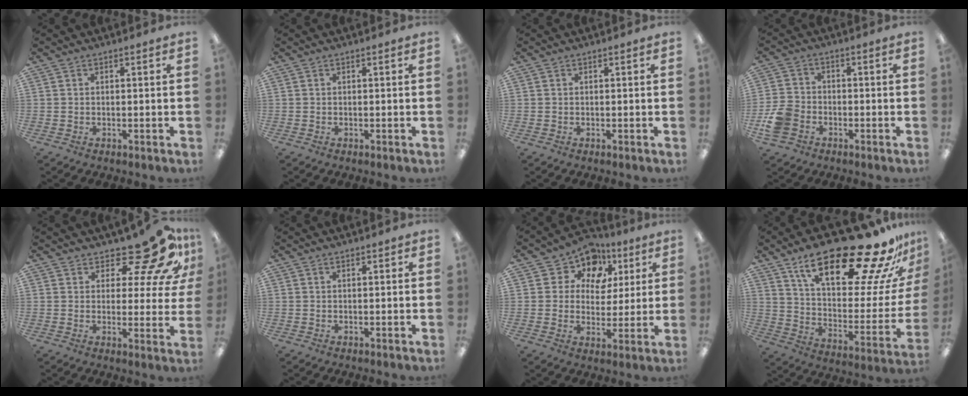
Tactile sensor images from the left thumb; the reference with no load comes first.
{"total": 0.0}
{"total": 0.0}
{"total": 7.3, "force": [-3.2, 5.5, 3.6], "torque": [-0.074, 0.015, -0.061]}
{"total": 14.8, "force": [11.2, 5.1, 8.2], "torque": [-0.110, -0.090, 0.186]}
{"total": 0.0}
{"total": 9.7, "force": [5.5, 7.5, 2.8], "torque": [-0.056, -0.036, 0.102]}
{"total": 29.0, "force": [19.9, 9.1, 19.1], "torque": [-0.289, -0.135, 0.326]}